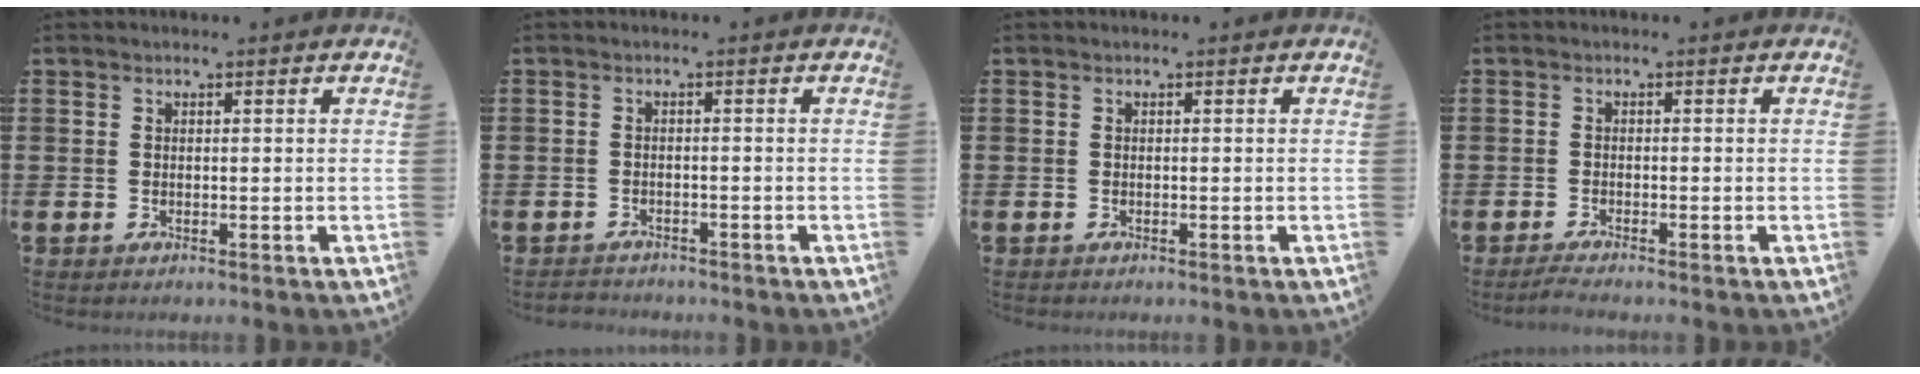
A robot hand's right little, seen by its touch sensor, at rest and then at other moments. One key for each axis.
{"total": 1.1, "fx": -1.0, "fy": 0.2, "fz": -0.1, "tx": -0.001, "ty": 0.003, "tz": -0.023}
{"total": 0.0}
{"total": 1.2, "fx": -0.9, "fy": 0.0, "fz": 0.8, "tx": -0.013, "ty": -0.002, "tz": -0.017}